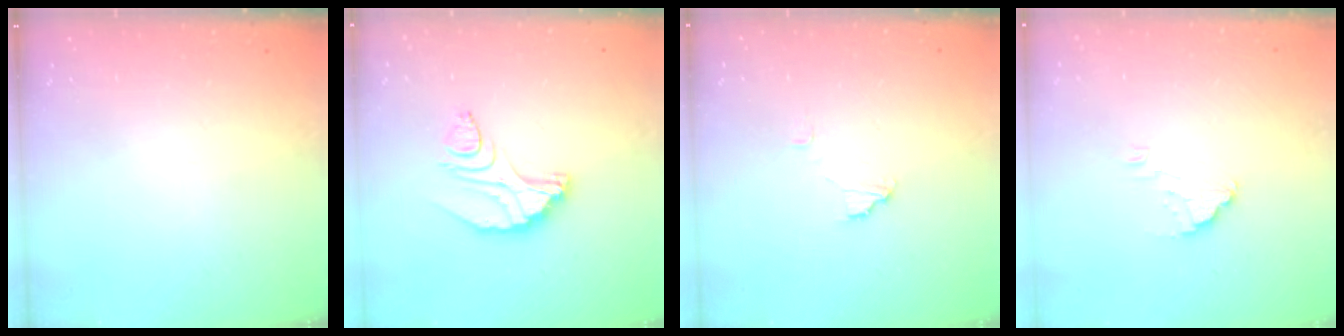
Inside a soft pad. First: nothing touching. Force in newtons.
{"total": 8.9, "press": 8.8, "slide": 0.8}
{"total": 3.5, "press": 3.5, "slide": 0.3}
{"total": 2.2, "press": 2.2, "slide": 0.1}